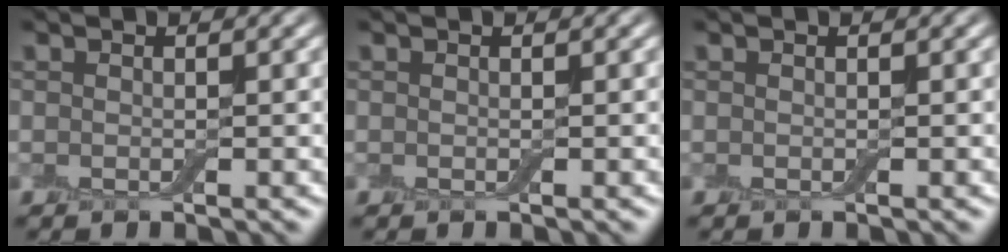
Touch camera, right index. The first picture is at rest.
{"total": 0.0}
{"total": 0.0}